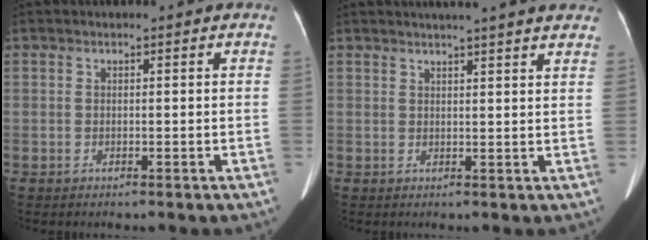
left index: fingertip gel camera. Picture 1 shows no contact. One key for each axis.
{"total": 13.6, "fx": 11.9, "fy": 0.9, "fz": 6.4, "tx": -0.085, "ty": 0.019, "tz": 0.131}